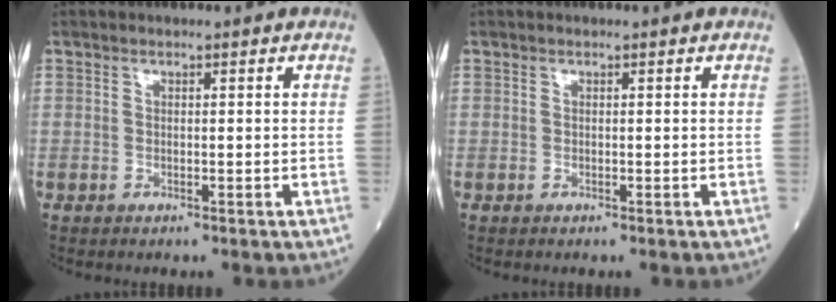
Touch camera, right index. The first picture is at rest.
{"total": 0.0}